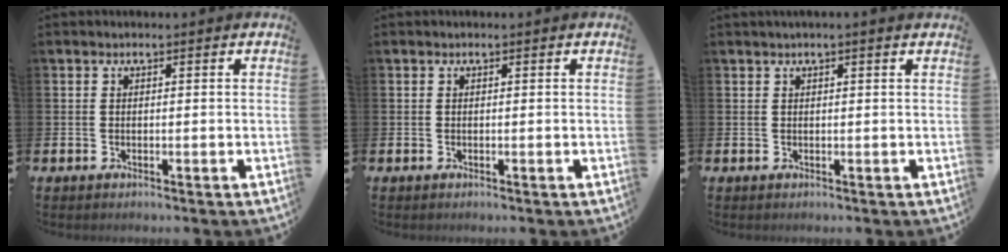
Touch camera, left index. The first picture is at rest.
{"total": 0.0}
{"total": 0.7, "force": [0.4, -0.1, 0.5], "torque": [-0.006, -0.001, 0.006]}